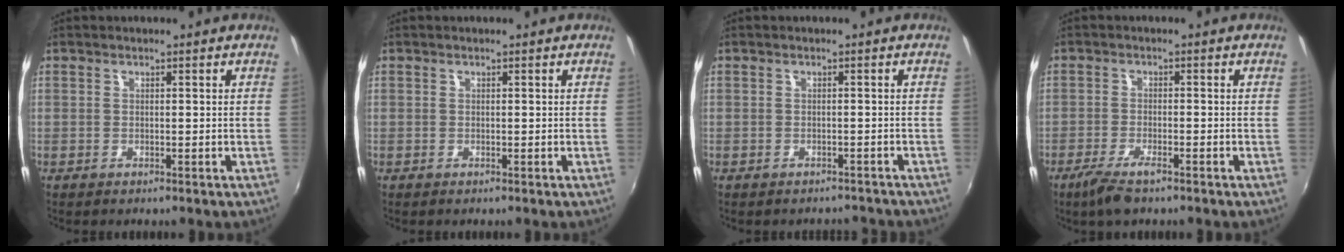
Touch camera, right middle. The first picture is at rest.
{"total": 0.0}
{"total": 4.4, "force": [-4.1, 1.5, 0.9], "torque": [-0.014, -0.002, -0.045]}
{"total": 5.3, "force": [-3.8, 1.1, 3.6], "torque": [-0.088, -0.013, -0.072]}